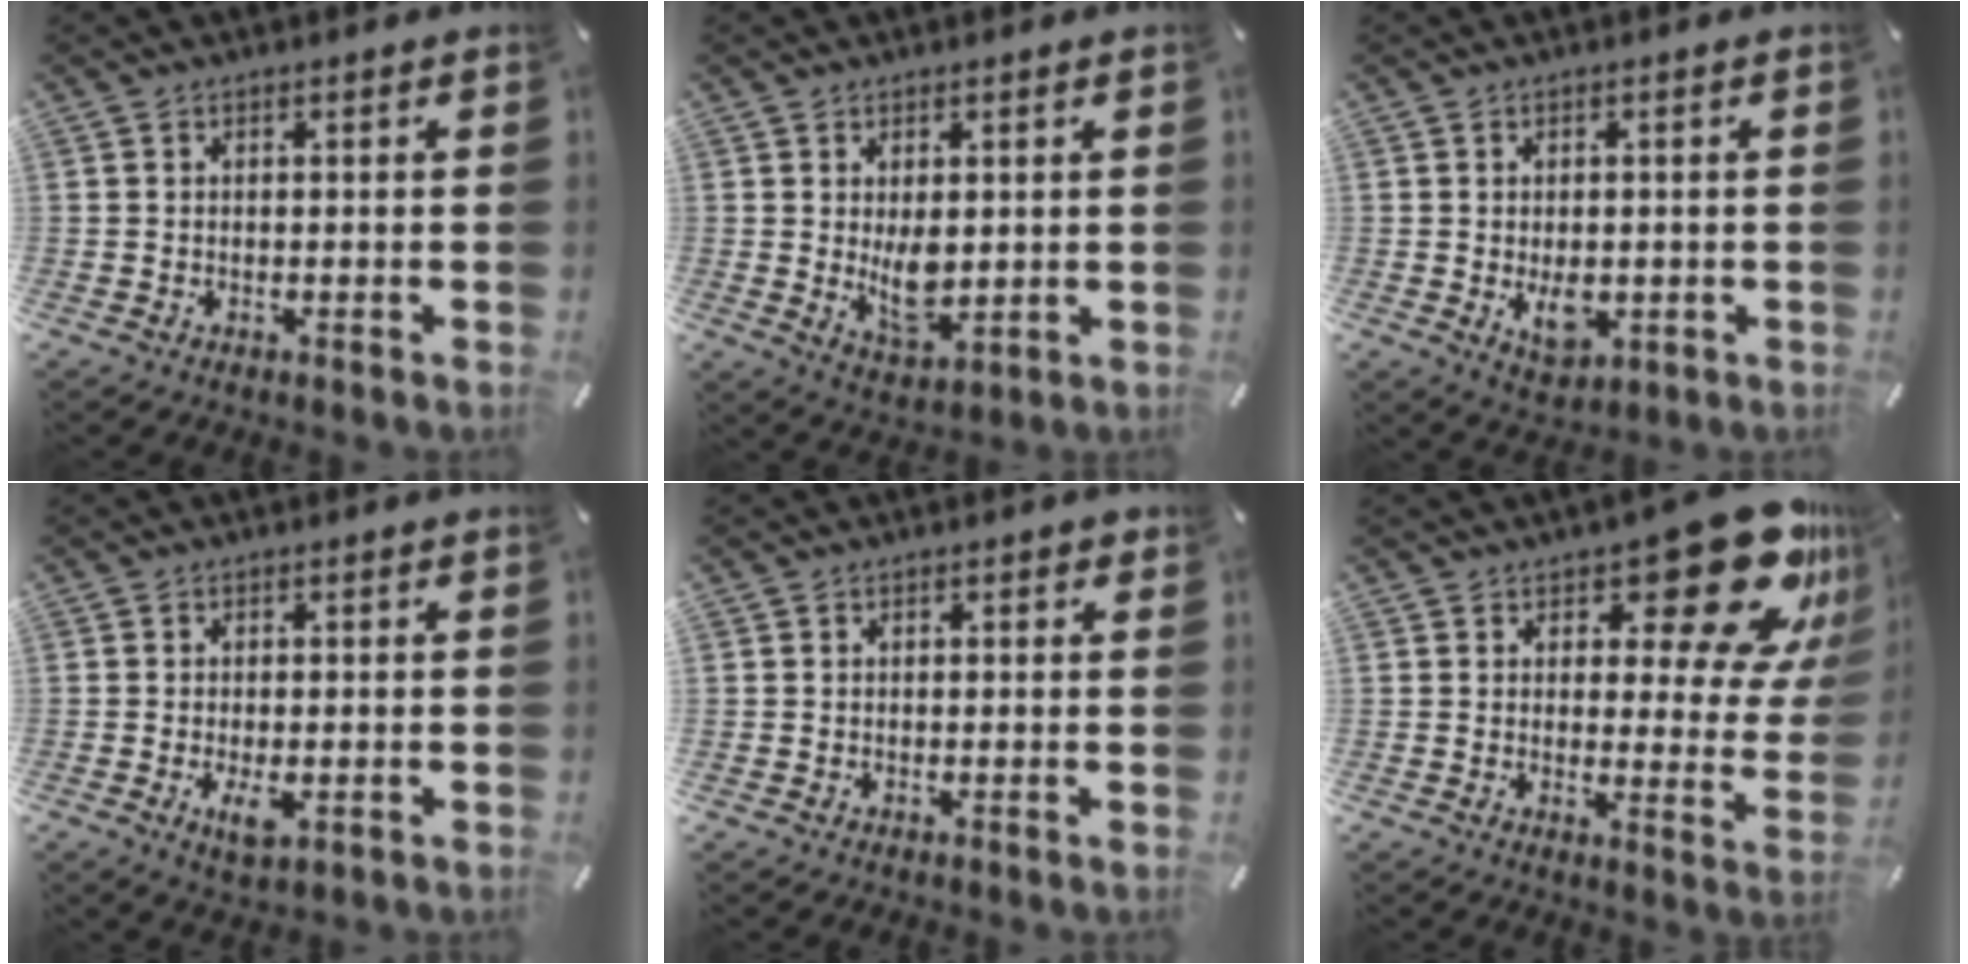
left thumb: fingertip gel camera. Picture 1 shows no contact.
{"total": 7.3, "force": [0.9, 4.5, 5.6], "torque": [-0.090, -0.012, 0.014]}
{"total": 5.6, "force": [-0.8, 3.9, 3.9], "torque": [-0.063, -0.004, -0.012]}
{"total": 4.0, "force": [-0.9, 2.1, 3.4], "torque": [-0.075, -0.004, -0.017]}
{"total": 1.4, "force": [0.5, 1.3, 0.0], "torque": [0.007, 0.001, 0.007]}
{"total": 19.6, "force": [12.4, 7.7, 13.0], "torque": [-0.153, -0.095, 0.204]}